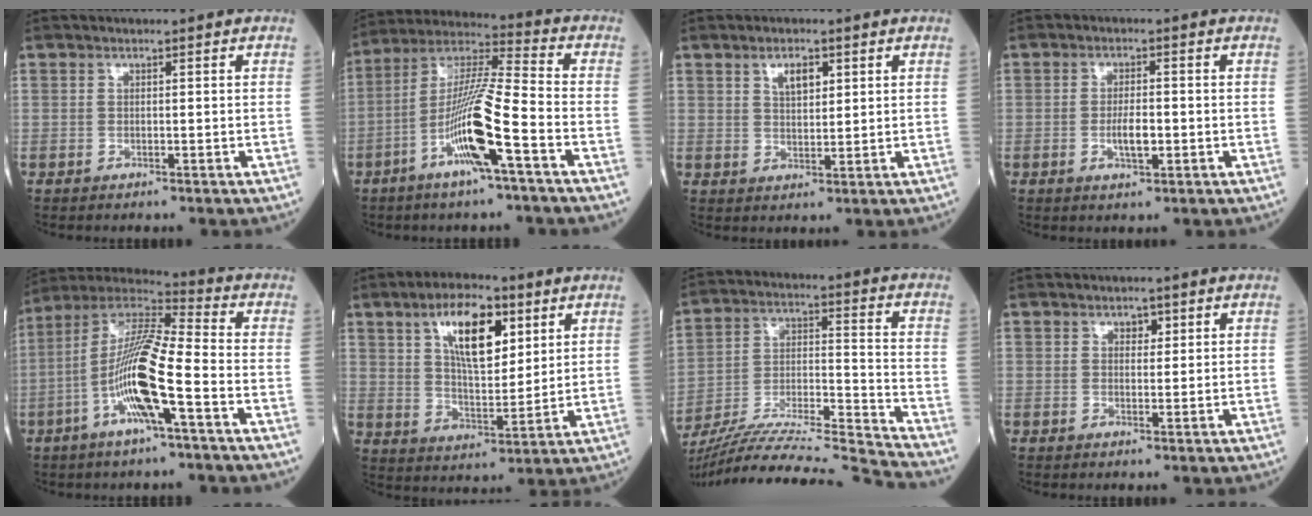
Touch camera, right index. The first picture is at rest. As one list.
[{"total": 13.7, "force": [-5.3, 0.1, 12.6], "torque": [-0.250, 0.002, -0.104]}, {"total": 3.5, "force": [1.7, 1.5, 2.6], "torque": [-0.044, 0.002, 0.032]}, {"total": 3.7, "force": [-0.9, 1.0, 3.5], "torque": [-0.066, -0.001, -0.014]}, {"total": 14.5, "force": [-4.4, 1.2, 13.8], "torque": [-0.275, 0.003, -0.090]}, {"total": 11.3, "force": [5.3, 4.2, 9.1], "torque": [-0.161, 0.008, 0.096]}, {"total": 24.5, "force": [-23.0, -2.2, 8.1], "torque": [-0.147, -0.027, -0.369]}, {"total": 1.4, "force": [0.8, 0.9, 0.8], "torque": [-0.004, -0.001, 0.010]}]